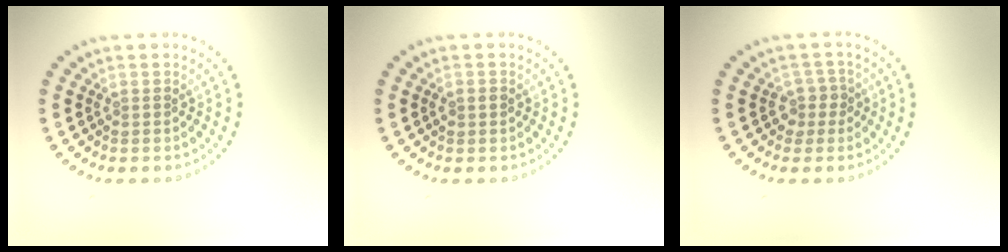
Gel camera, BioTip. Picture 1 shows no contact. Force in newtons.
{"total": 1.3, "press": 1.3, "slide": 0.1}
{"total": 1.9, "press": 1.5, "slide": 1.1}